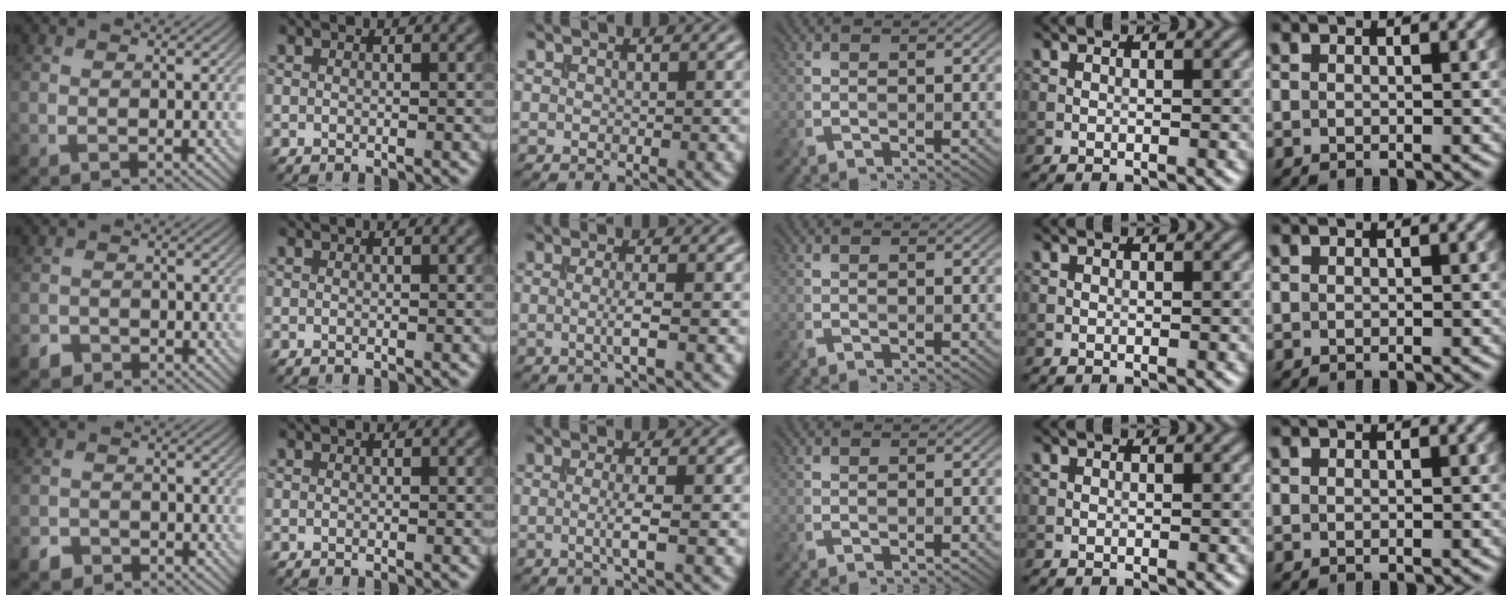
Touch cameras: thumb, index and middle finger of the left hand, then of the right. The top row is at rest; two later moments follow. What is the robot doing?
{"motion": "extract", "object": "file holder"}